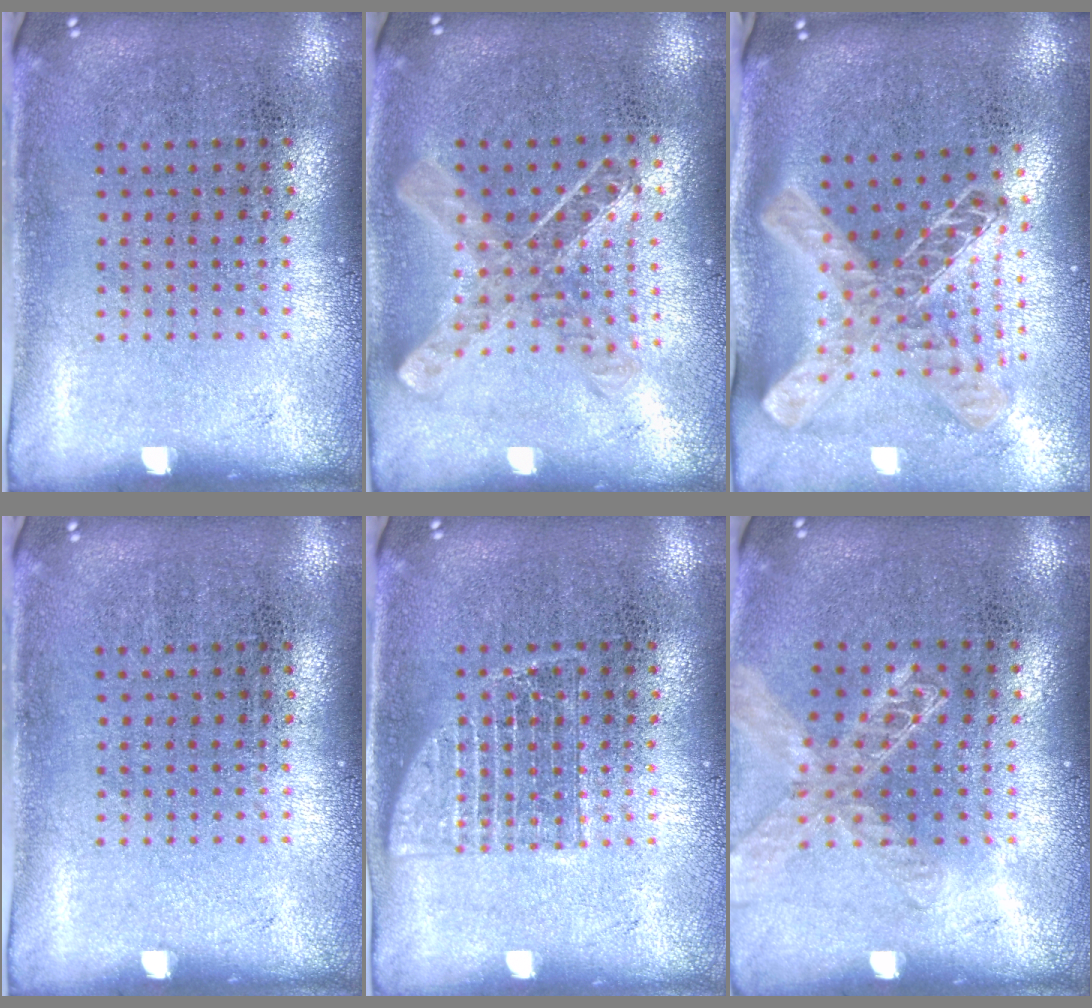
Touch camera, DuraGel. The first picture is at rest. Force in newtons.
{"total": 1.0, "press": 1.0, "slide": 0.1}
{"total": 1.9, "press": 1.6, "slide": 1.1}
{"total": 0.0}
{"total": 1.9, "press": 1.8, "slide": 0.3}
{"total": 1.4, "press": 1.4, "slide": 0.1}